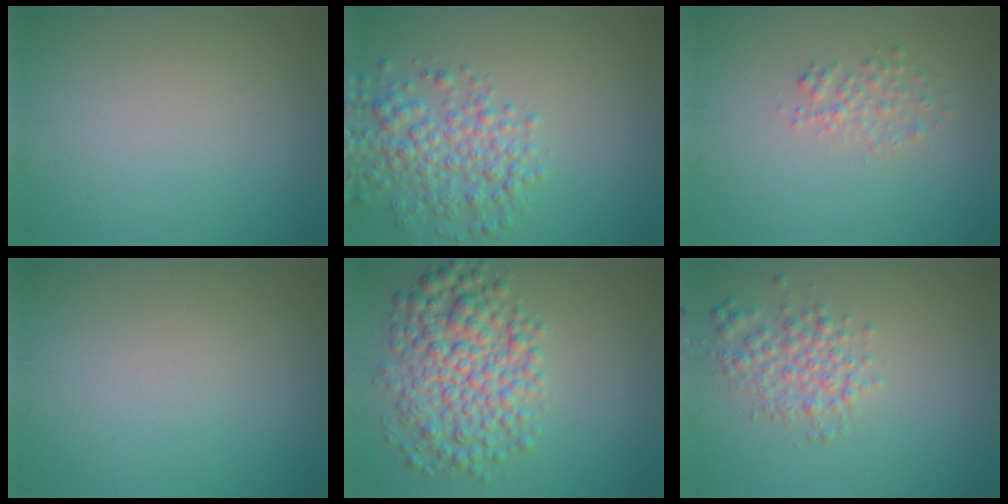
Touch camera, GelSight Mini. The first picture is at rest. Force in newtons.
{"total": 4.9, "press": 4.9, "slide": 0.2}
{"total": 1.6, "press": 1.6, "slide": 0.1}
{"total": 0.0}
{"total": 6.5, "press": 6.5, "slide": 0.0}
{"total": 2.8, "press": 2.8, "slide": 0.1}